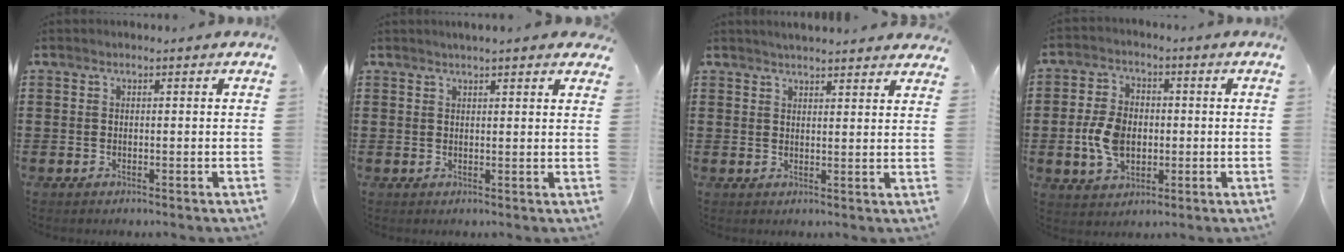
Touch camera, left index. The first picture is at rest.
{"total": 1.8, "force": [1.6, 0.1, 0.8], "torque": [-0.019, 0.002, 0.030]}
{"total": 2.6, "force": [2.6, -0.1, 0.2], "torque": [-0.011, -0.007, 0.049]}
{"total": 7.4, "force": [-0.9, 5.1, 5.3], "torque": [-0.136, 0.005, -0.024]}